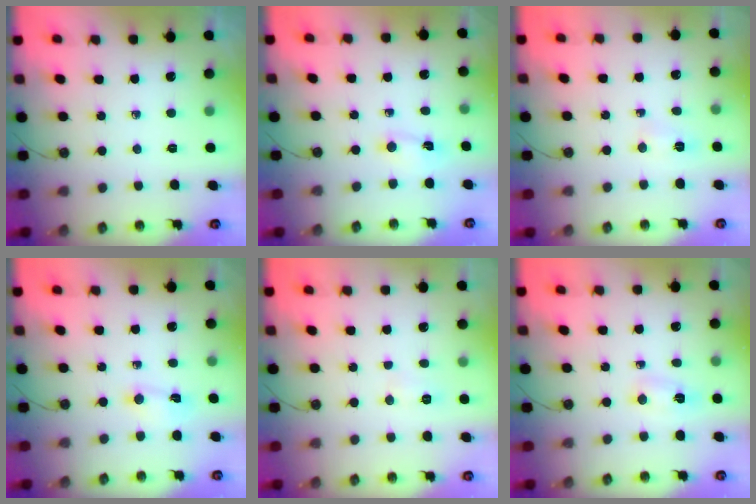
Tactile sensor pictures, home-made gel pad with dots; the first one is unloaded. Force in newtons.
{"total": 1.1, "press": 1.0, "slide": 0.6}
{"total": 6.7, "press": 2.3, "slide": 6.3}
{"total": 2.9, "press": 2.9, "slide": 0.4}
{"total": 9.2, "press": 6.0, "slide": 6.9}
{"total": 2.9, "press": 1.6, "slide": 2.4}